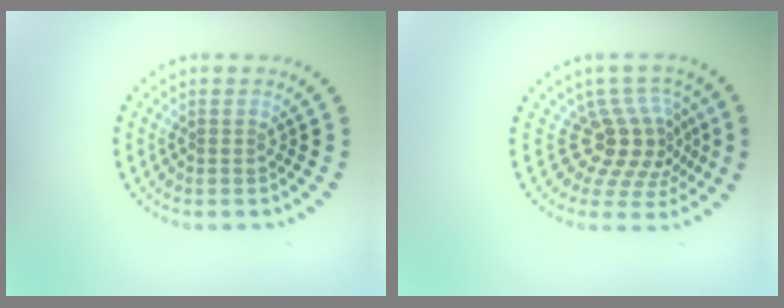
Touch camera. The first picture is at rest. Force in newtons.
{"total": 4.4, "press": 3.1, "slide": 3.1}